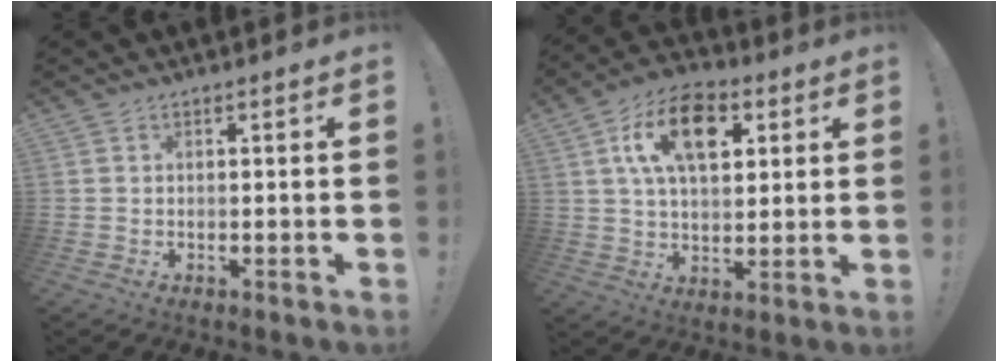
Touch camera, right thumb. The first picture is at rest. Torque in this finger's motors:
{"motor_torque": [0.93, 0.89, 0.19, 0.12, 0.14]}